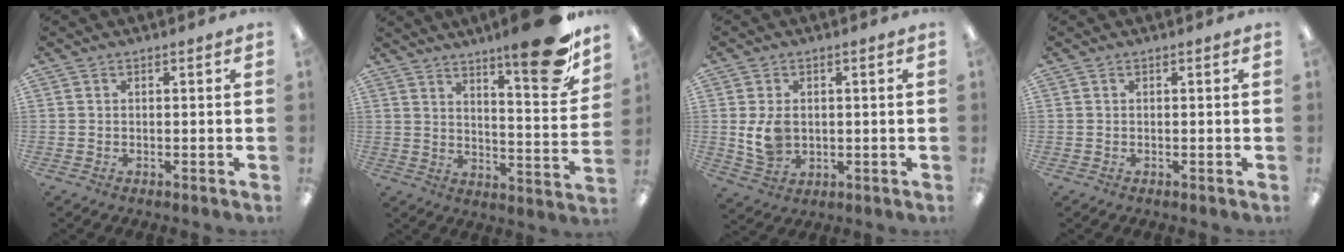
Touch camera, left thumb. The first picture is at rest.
{"total": 17.6, "force": [12.3, 3.7, 12.0], "torque": [-0.159, -0.087, 0.193]}
{"total": 6.6, "force": [0.3, 4.8, 4.5], "torque": [-0.095, 0.001, 0.006]}
{"total": 0.0}